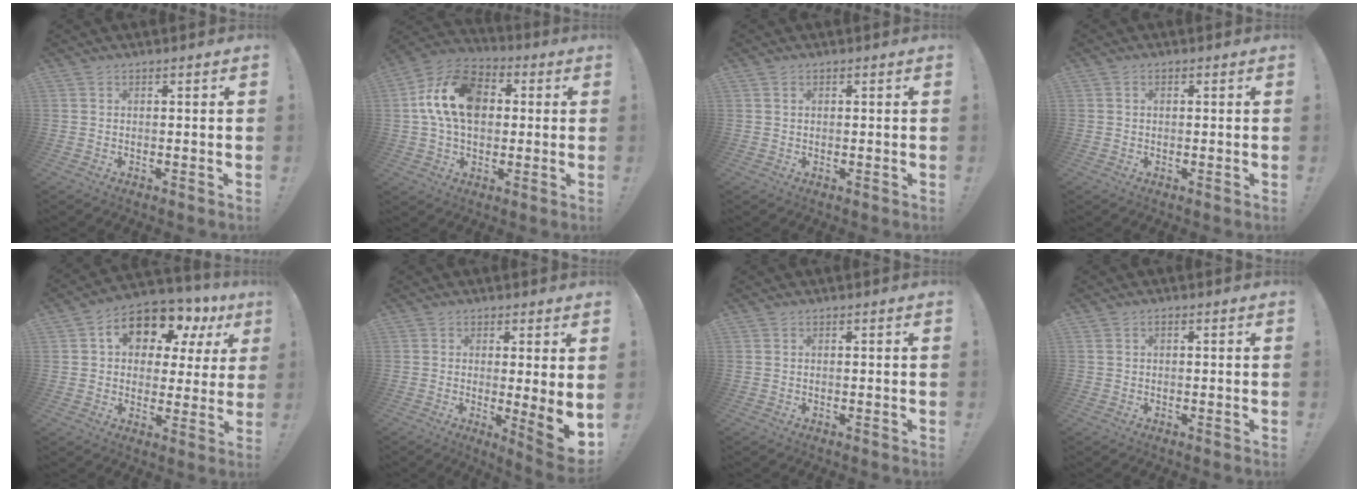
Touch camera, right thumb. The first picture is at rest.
{"total": 17.0, "force": [3.2, 12.1, 11.6], "torque": [-0.189, 0.007, 0.063]}
{"total": 0.8, "force": [0.4, 0.5, 0.4], "torque": [-0.006, 0.000, 0.007]}
{"total": 0.9, "force": [0.3, 0.7, 0.4], "torque": [-0.013, 0.005, 0.006]}
{"total": 12.9, "force": [7.0, 7.7, 7.7], "torque": [-0.123, -0.041, 0.120]}
{"total": 6.4, "force": [0.0, 0.3, 6.4], "torque": [-0.073, -0.029, -0.002]}
{"total": 0.0}
{"total": 0.9, "force": [0.1, 0.7, 0.4], "torque": [-0.008, 0.003, 0.002]}